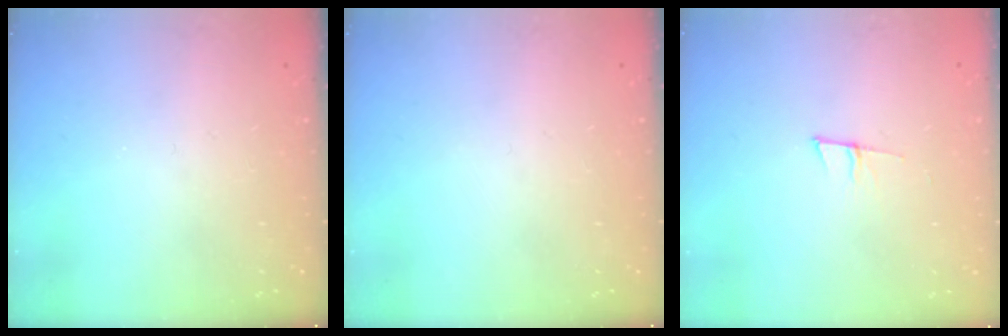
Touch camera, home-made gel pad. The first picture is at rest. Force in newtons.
{"total": 0.0}
{"total": 5.6, "press": 5.0, "slide": 2.6}